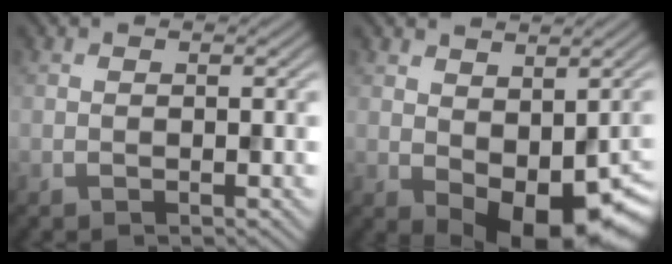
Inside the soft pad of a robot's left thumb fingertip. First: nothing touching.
{"total": 9.2, "force": [-1.6, 5.4, 7.3], "torque": [-0.104, -0.034, -0.003]}